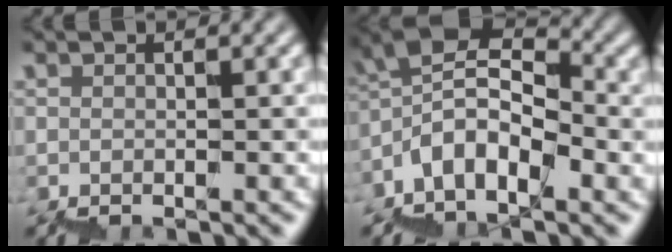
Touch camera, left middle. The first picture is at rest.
{"total": 5.5, "force": [-1.7, 3.2, 4.2], "torque": [-0.068, 0.023, -0.043]}